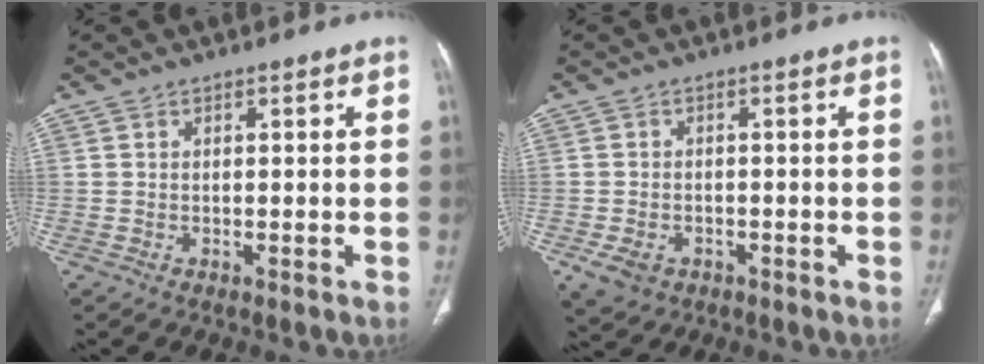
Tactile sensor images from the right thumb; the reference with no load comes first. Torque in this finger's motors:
{"motor_torque": [0.79, 0.59, 0.00, -0.34, 0.02]}